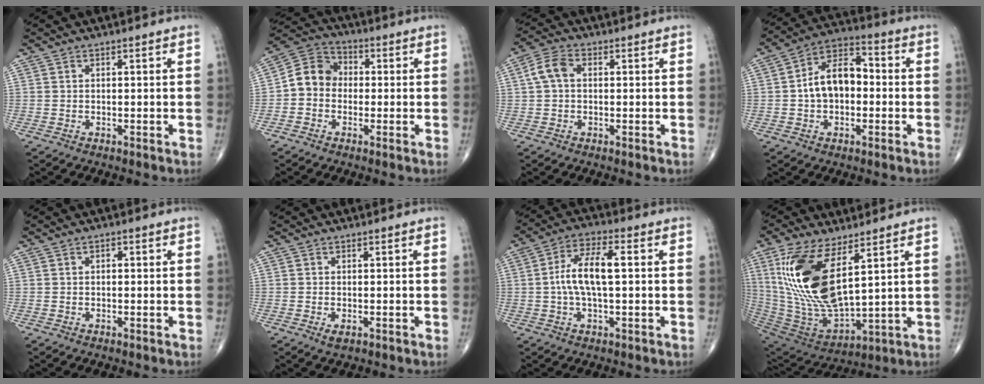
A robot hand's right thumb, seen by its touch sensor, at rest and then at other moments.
{"total": 7.9, "force": [-0.9, 6.8, 4.0], "torque": [-0.053, 0.034, -0.033]}
{"total": 4.9, "force": [0.6, 3.2, 3.6], "torque": [-0.075, 0.017, 0.007]}
{"total": 11.3, "force": [-0.4, 7.3, 8.6], "torque": [-0.129, 0.036, -0.019]}
{"total": 1.0, "force": [0.2, 0.6, 0.8], "torque": [-0.011, 0.003, 0.001]}
{"total": 1.5, "force": [-0.6, 0.7, 1.2], "torque": [-0.024, -0.003, -0.008]}
{"total": 9.5, "force": [0.5, 3.6, 8.8], "torque": [-0.182, 0.021, 0.003]}
{"total": 20.5, "force": [7.3, 8.3, 17.3], "torque": [-0.354, -0.039, 0.156]}